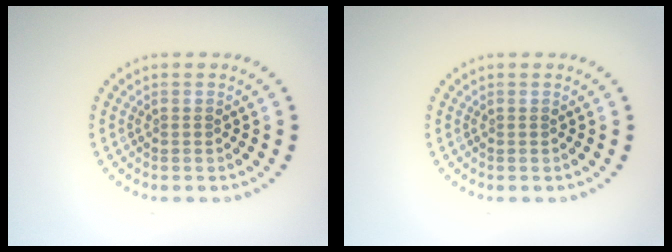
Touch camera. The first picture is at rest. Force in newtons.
{"total": 0.0}